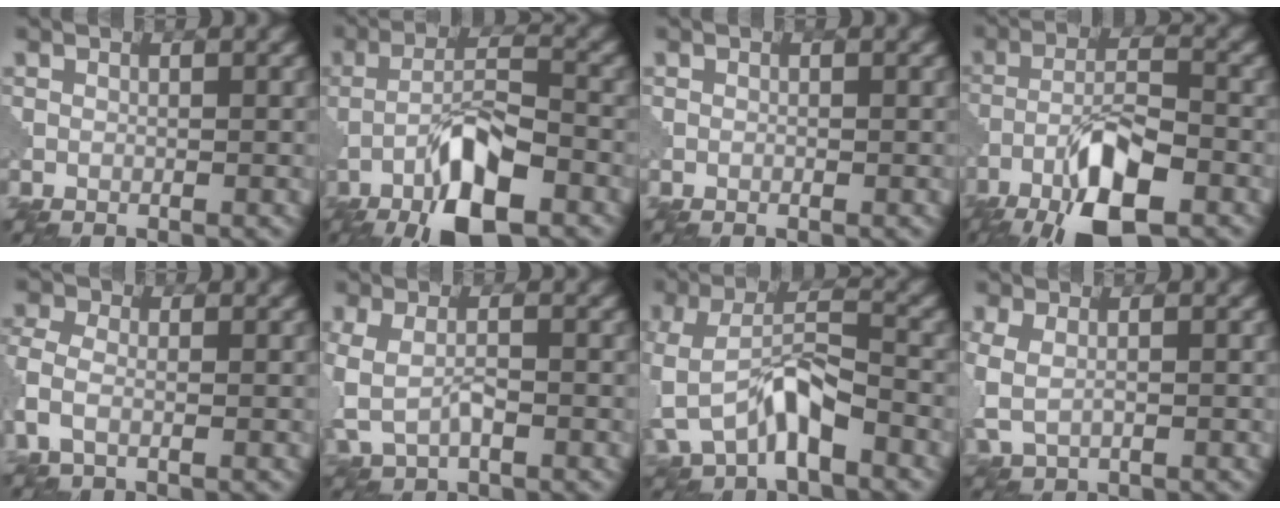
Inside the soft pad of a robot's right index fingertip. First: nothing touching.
{"total": 8.3, "force": [-3.7, 2.6, 6.9], "torque": [-0.124, 0.006, -0.070]}
{"total": 0.0}
{"total": 8.7, "force": [-5.0, 2.6, 6.6], "torque": [-0.119, 0.005, -0.093]}
{"total": 3.3, "force": [-1.2, 1.7, 2.5], "torque": [-0.070, 0.000, -0.036]}
{"total": 3.6, "force": [-0.9, 2.2, 2.8], "torque": [-0.078, -0.012, -0.017]}
{"total": 6.6, "force": [-3.0, 3.3, 4.8], "torque": [-0.098, -0.001, -0.061]}
{"total": 3.2, "force": [-0.2, 2.2, 2.4], "torque": [-0.069, -0.008, -0.003]}